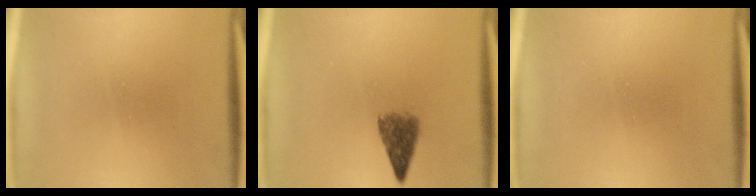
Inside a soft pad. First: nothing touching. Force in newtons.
{"total": 4.1}
{"total": 0.0}